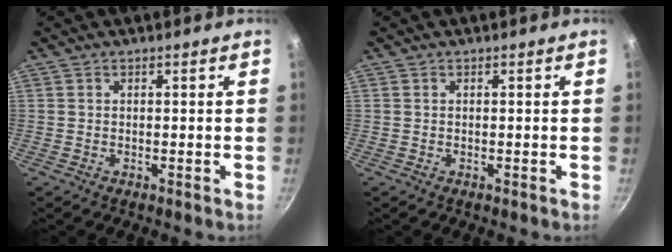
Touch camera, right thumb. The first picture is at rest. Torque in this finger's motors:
{"motor_torque": [-0.02, 0.02, -0.02, 0.01, 0.00]}